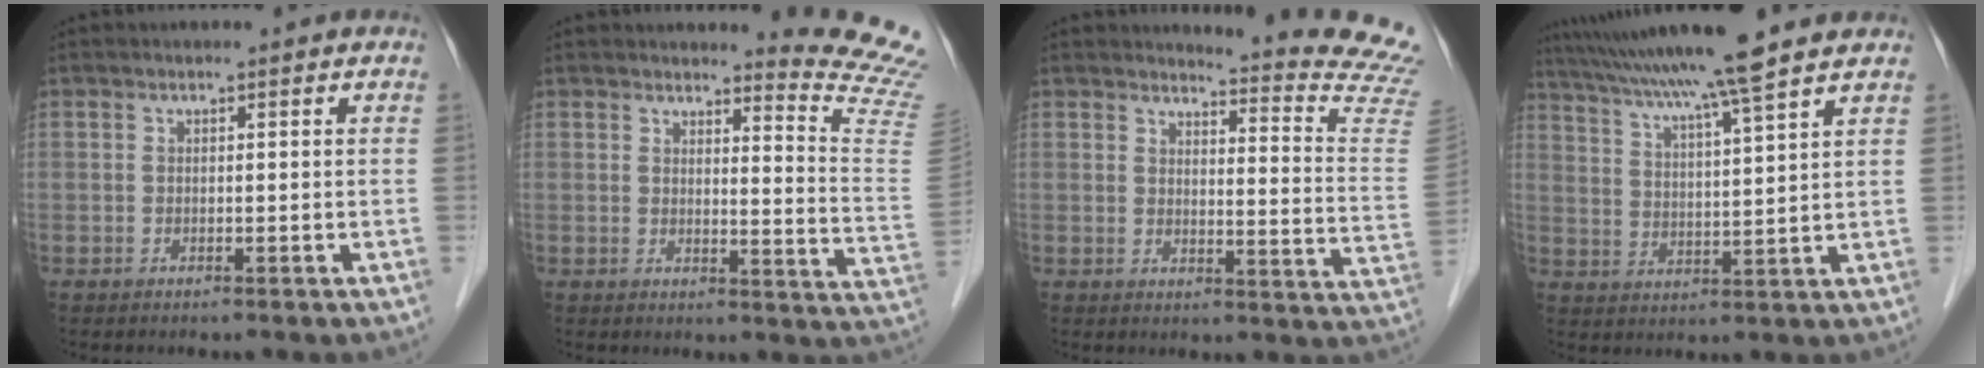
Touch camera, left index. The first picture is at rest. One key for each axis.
{"total": 11.0, "fx": 10.7, "fy": -2.0, "fz": 1.3, "tx": -0.014, "ty": -0.136, "tz": 0.102}
{"total": 16.7, "fx": 16.5, "fy": -1.1, "fz": 2.5, "tx": -0.021, "ty": -0.161, "tz": 0.156}
{"total": 14.3, "fx": 11.9, "fy": -1.4, "fz": 7.8, "tx": -0.137, "ty": 0.017, "tz": 0.184}